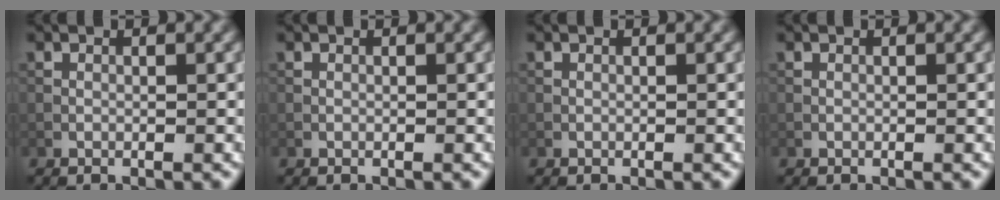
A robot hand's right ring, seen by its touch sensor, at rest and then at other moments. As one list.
[{"total": 0.0}, {"total": 0.0}, {"total": 0.0}]